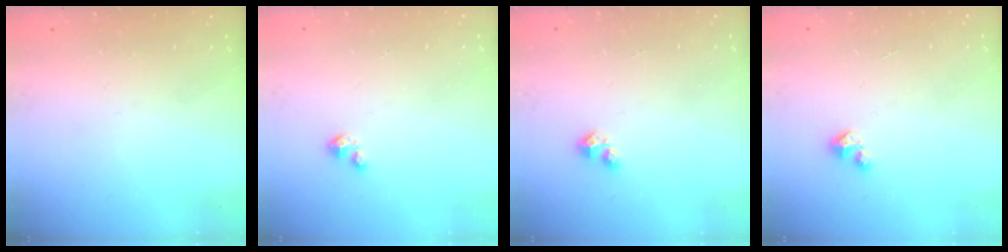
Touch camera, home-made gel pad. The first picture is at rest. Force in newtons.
{"total": 1.2, "press": 1.2, "slide": 0.2}
{"total": 2.1, "press": 2.1, "slide": 0.2}
{"total": 1.5, "press": 1.5, "slide": 0.2}